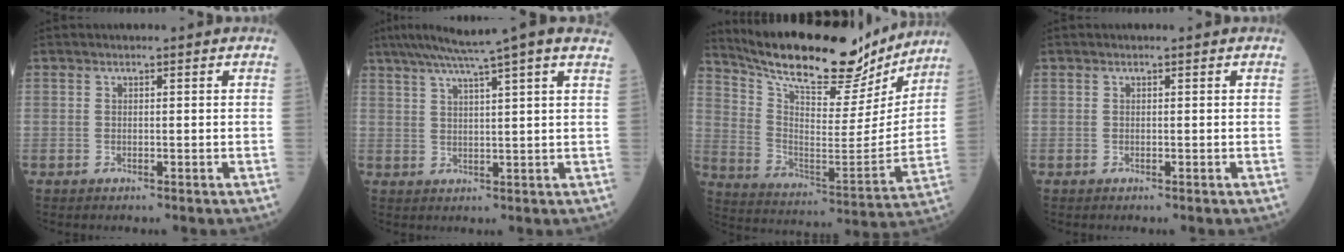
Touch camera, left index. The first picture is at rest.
{"total": 12.2, "force": [9.5, -0.9, 7.6], "torque": [-0.128, 0.041, 0.121]}
{"total": 23.5, "force": [20.6, 5.3, 10.1], "torque": [-0.175, -0.018, 0.314]}
{"total": 0.0}